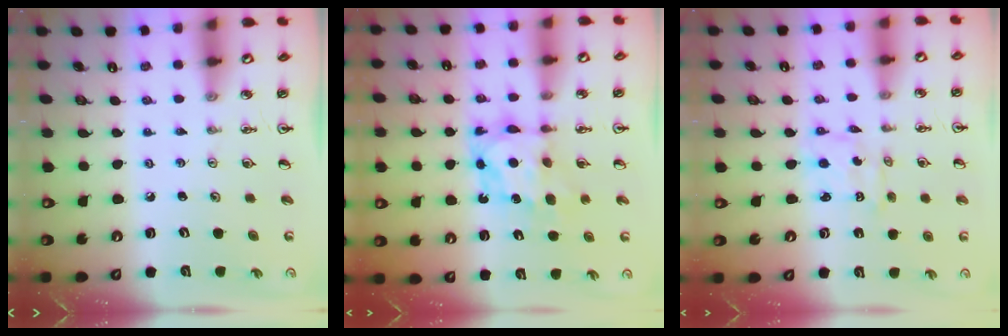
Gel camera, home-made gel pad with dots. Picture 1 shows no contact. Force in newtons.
{"total": 6.9, "press": 6.9, "slide": 0.5}
{"total": 1.7, "press": 1.7, "slide": 0.0}